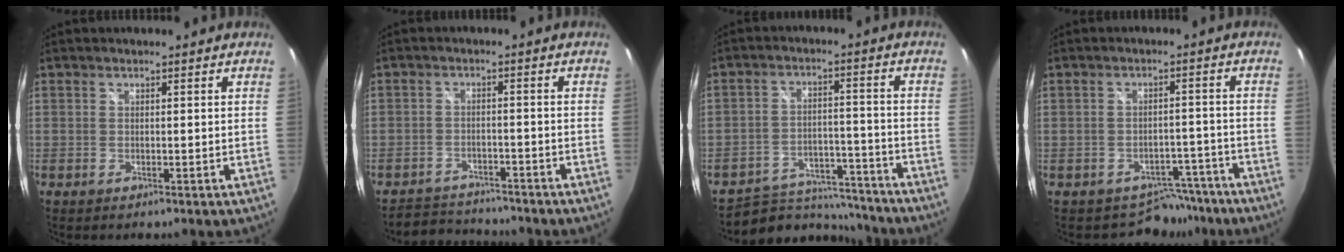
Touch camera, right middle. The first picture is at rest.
{"total": 6.0, "force": [-5.7, 1.7, 0.1], "torque": [-0.022, 0.017, -0.093]}
{"total": 11.2, "force": [-10.2, 4.4, 1.5], "torque": [-0.032, 0.024, -0.143]}
{"total": 5.6, "force": [-4.5, 3.3, -0.5], "torque": [0.015, 0.034, -0.050]}